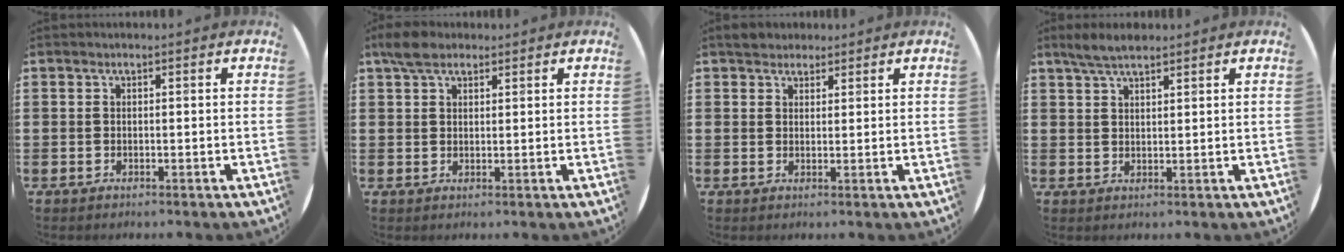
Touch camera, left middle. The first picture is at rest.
{"total": 3.5, "force": [2.7, 1.6, 1.5], "torque": [-0.026, 0.004, 0.050]}
{"total": 2.4, "force": [2.2, 1.0, 0.1], "torque": [0.002, 0.002, 0.042]}
{"total": 3.6, "force": [3.0, 0.8, 1.8], "torque": [-0.041, 0.001, 0.054]}